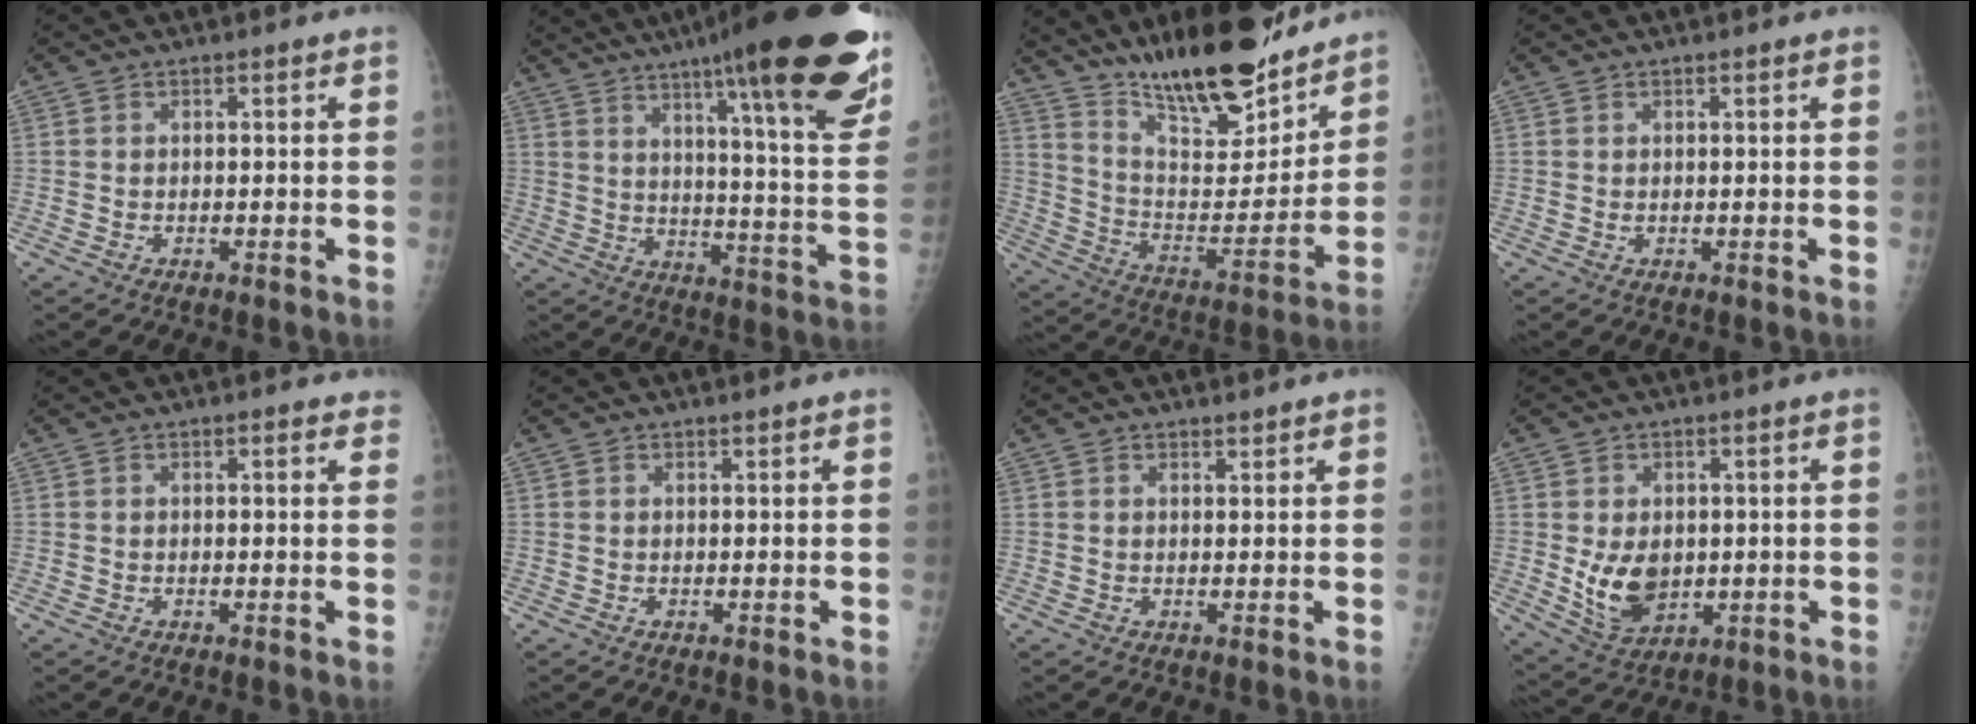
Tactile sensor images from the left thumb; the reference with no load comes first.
{"total": 31.8, "force": [20.4, 4.6, 23.9], "torque": [-0.272, -0.076, 0.283]}
{"total": 23.4, "force": [18.6, 6.8, 12.4], "torque": [-0.160, -0.098, 0.308]}
{"total": 0.8, "force": [0.6, 0.3, 0.5], "torque": [-0.008, -0.002, 0.010]}
{"total": 2.2, "force": [1.5, 0.8, 1.3], "torque": [0.000, 0.000, 0.014]}
{"total": 0.6, "force": [0.6, 0.1, 0.1], "torque": [-0.004, -0.004, 0.009]}
{"total": 1.4, "force": [1.3, 0.4, 0.4], "torque": [0.001, -0.010, 0.019]}
{"total": 8.6, "force": [0.2, 6.1, 6.0], "torque": [-0.080, -0.018, 0.023]}